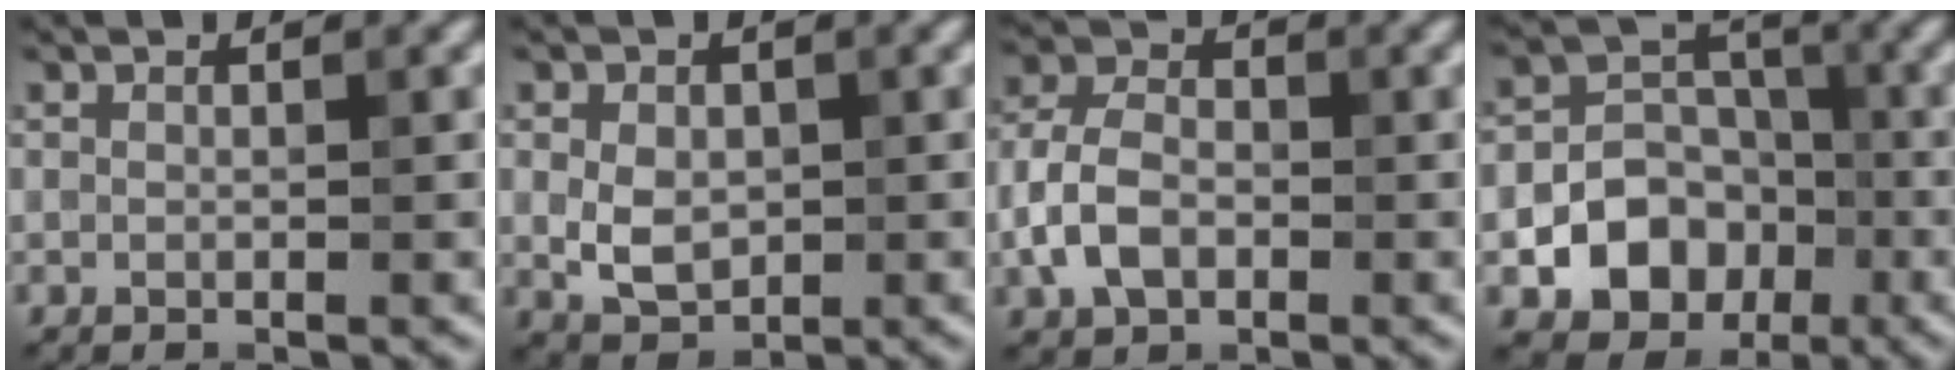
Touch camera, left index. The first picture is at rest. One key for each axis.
{"total": 3.6, "fx": -0.1, "fy": 2.5, "fz": 2.6, "tx": -0.051, "ty": 0.000, "tz": 0.001}
{"total": 4.5, "fx": -1.5, "fy": 2.9, "fz": 3.1, "tx": -0.071, "ty": 0.009, "tz": -0.033}
{"total": 8.3, "fx": -2.9, "fy": 7.0, "fz": 3.5, "tx": -0.028, "ty": 0.003, "tz": -0.077}